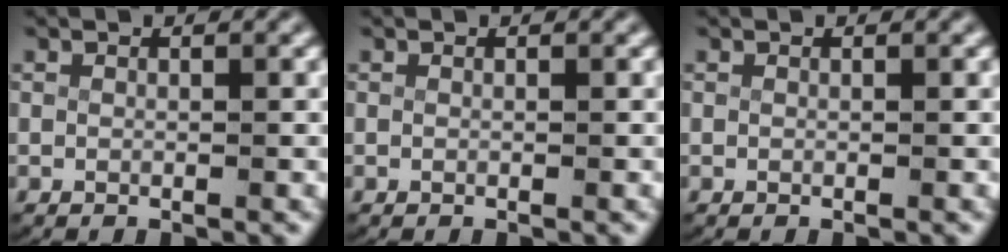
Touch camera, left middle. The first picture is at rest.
{"total": 0.0}
{"total": 0.0}